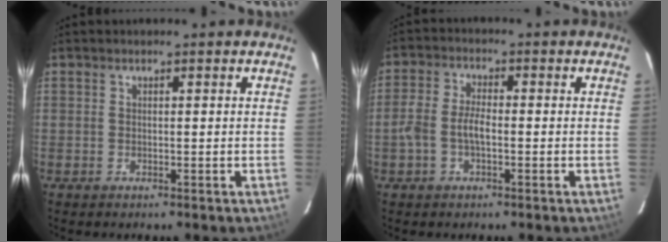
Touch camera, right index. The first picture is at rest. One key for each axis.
{"total": 4.8, "fx": -1.4, "fy": 2.0, "fz": 4.1, "tx": -0.090, "ty": 0.009, "tz": -0.028}